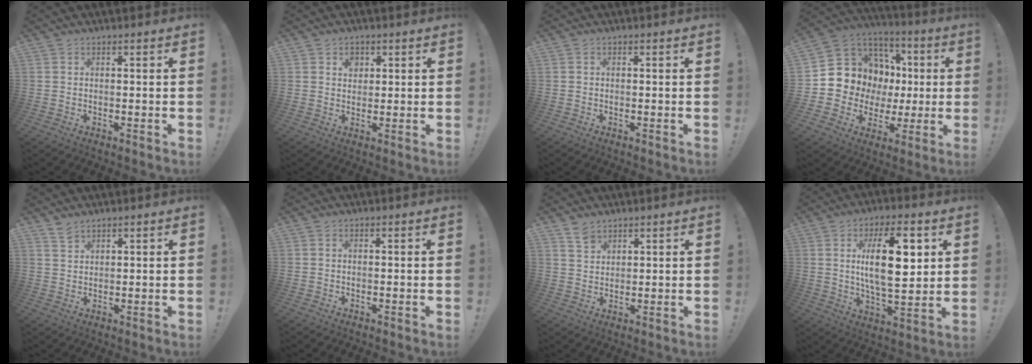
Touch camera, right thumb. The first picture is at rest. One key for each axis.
{"total": 3.1, "fx": 1.2, "fy": 2.6, "fz": 1.2, "tx": -0.012, "ty": -0.002, "tz": 0.020}
{"total": 0.0}
{"total": 10.6, "fx": 2.5, "fy": 9.8, "fz": 3.1, "tx": -0.044, "ty": -0.038, "tz": 0.071}
{"total": 2.8, "fx": 2.4, "fy": 1.0, "fz": 1.0, "tx": -0.015, "ty": -0.016, "tz": 0.044}
{"total": 0.0}
{"total": 4.4, "fx": 3.4, "fy": 2.6, "fz": 1.3, "tx": -0.020, "ty": -0.018, "tz": 0.065}
{"total": 17.5, "fx": 4.6, "fy": 6.6, "fz": 15.5, "tx": -0.260, "ty": -0.007, "tz": 0.062}